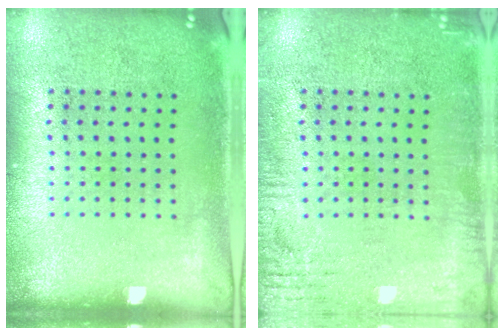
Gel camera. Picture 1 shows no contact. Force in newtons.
{"total": 3.0, "press": 3.0, "slide": 0.2}